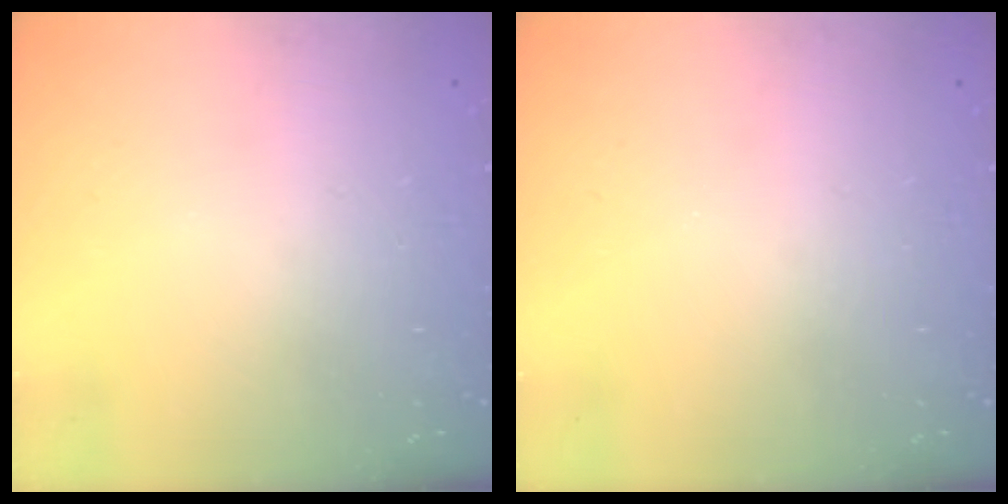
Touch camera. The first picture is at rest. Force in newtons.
{"total": 0.0}